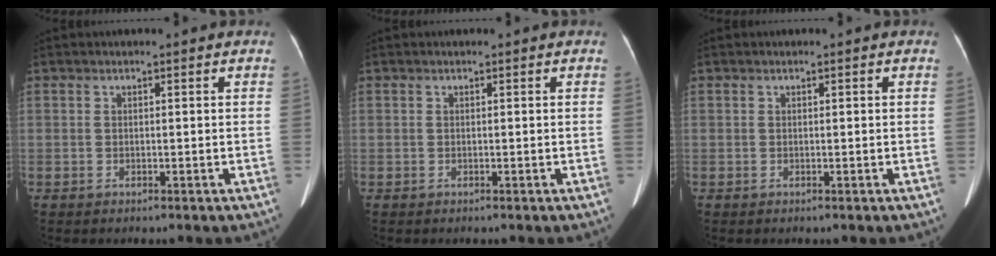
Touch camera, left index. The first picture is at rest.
{"total": 0.0}
{"total": 0.0}